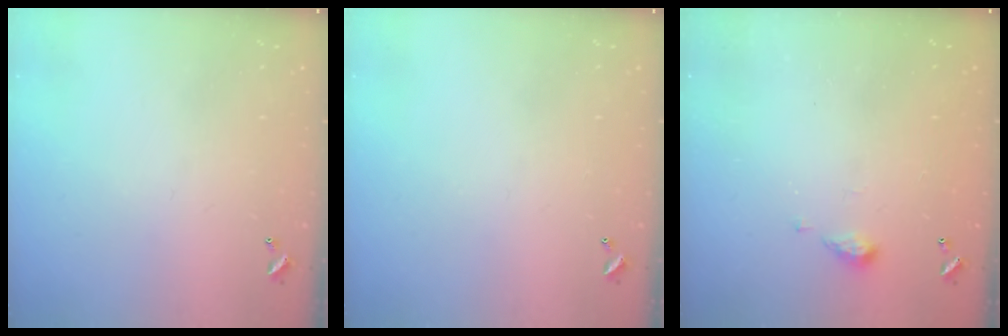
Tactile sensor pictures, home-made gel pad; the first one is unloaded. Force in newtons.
{"total": 0.0}
{"total": 3.1, "press": 3.1, "slide": 0.6}